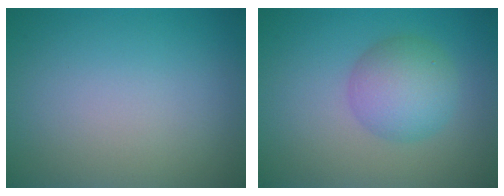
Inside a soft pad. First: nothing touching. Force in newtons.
{"total": 4.4, "press": 4.4, "slide": 0.1}